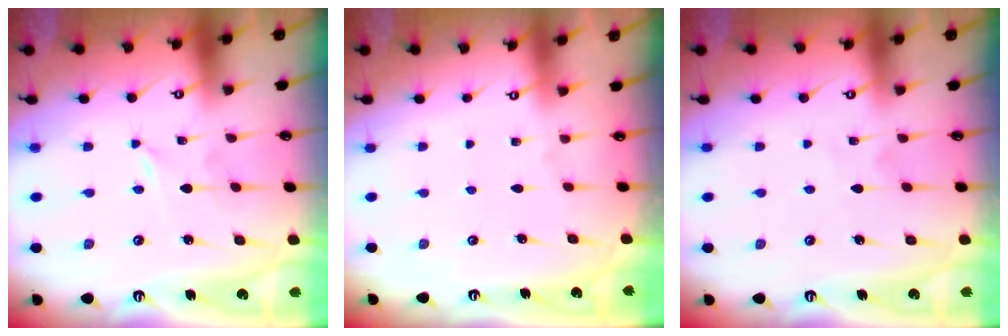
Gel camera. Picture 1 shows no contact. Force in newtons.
{"total": 0.5, "press": 0.5, "slide": 0.1}
{"total": 2.9, "press": 2.9, "slide": 0.3}